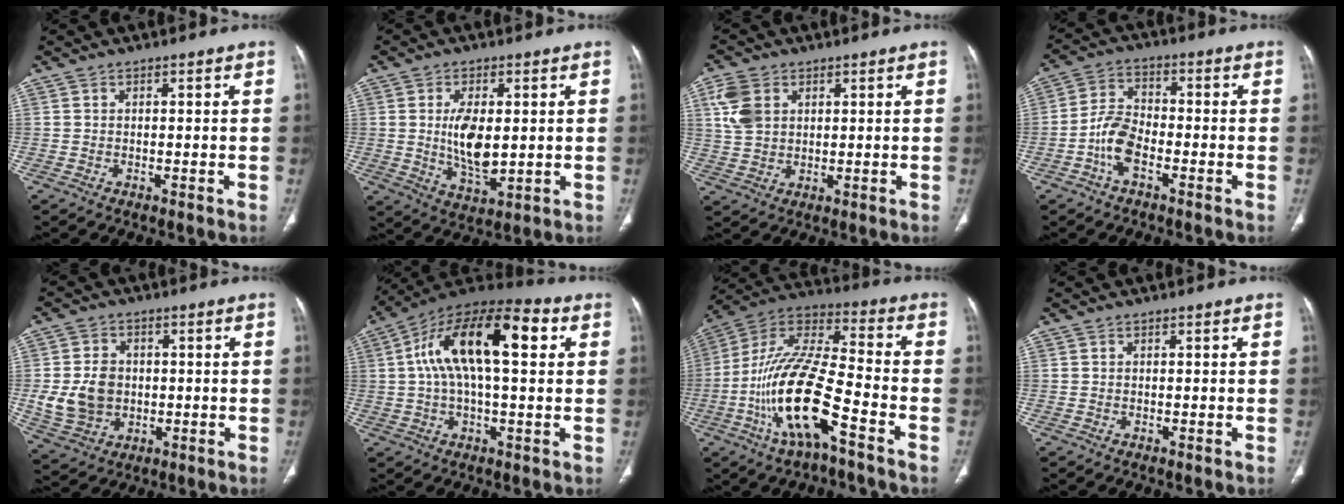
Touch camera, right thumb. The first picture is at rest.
{"total": 9.2, "force": [0.7, 4.5, 8.0], "torque": [-0.139, -0.019, 0.021]}
{"total": 6.9, "force": [2.5, 4.9, 4.1], "torque": [-0.082, -0.002, 0.053]}
{"total": 7.2, "force": [-3.0, 3.8, 5.3], "torque": [-0.105, 0.025, -0.064]}
{"total": 9.8, "force": [-0.3, 7.9, 5.8], "torque": [-0.097, 0.003, 0.008]}
{"total": 19.6, "force": [4.5, 8.3, 17.2], "torque": [-0.290, 0.037, 0.064]}
{"total": 18.9, "force": [-7.6, 5.3, 16.5], "torque": [-0.337, 0.047, -0.142]}
{"total": 0.0}